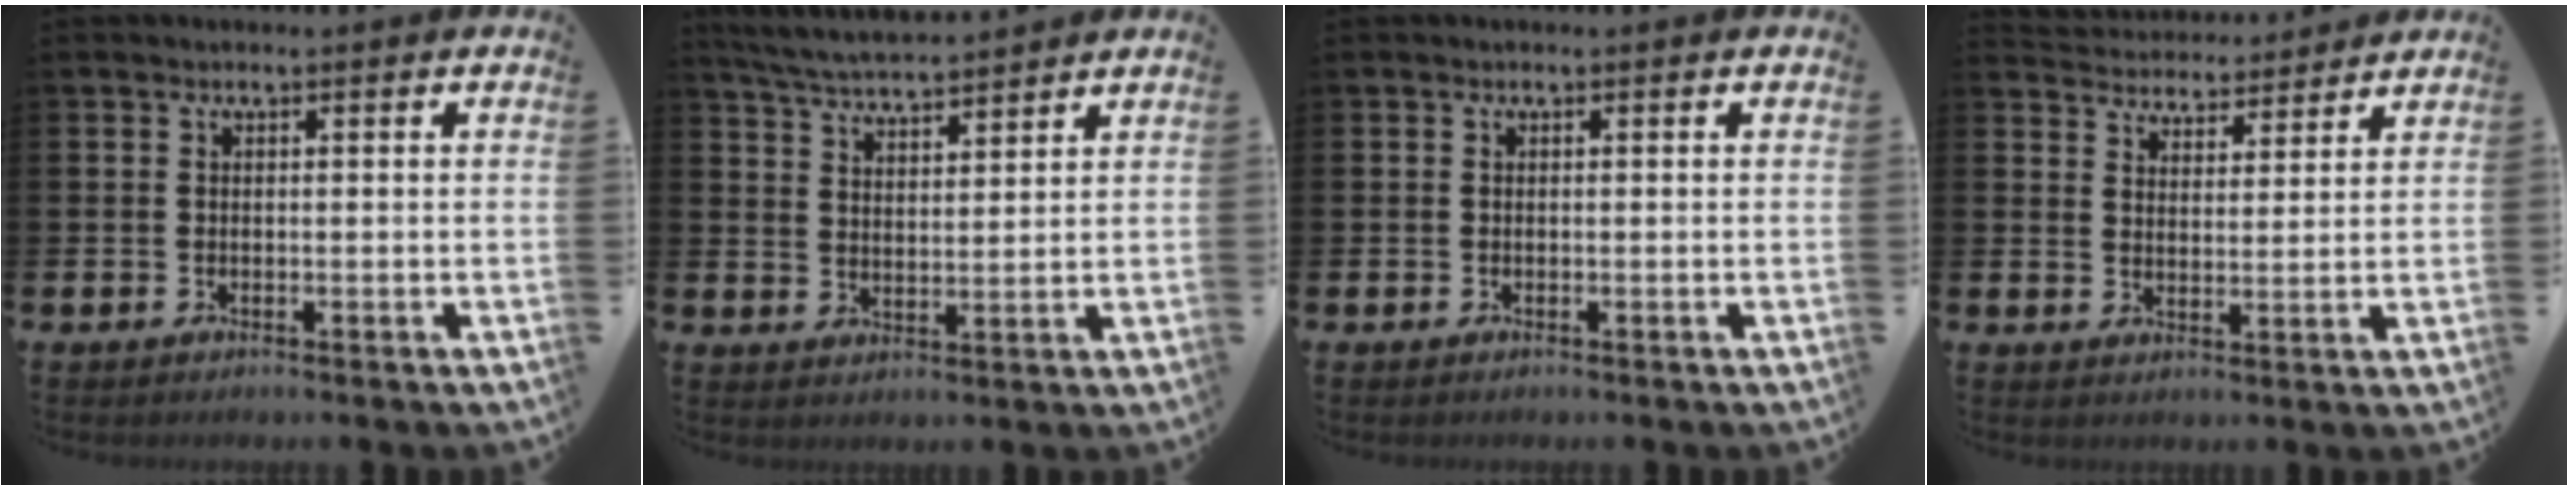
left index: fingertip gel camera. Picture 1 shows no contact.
{"total": 5.3, "force": [5.3, 0.2, 0.8], "torque": [-0.040, -0.028, 0.095]}
{"total": 0.0}
{"total": 4.7, "force": [4.6, 0.8, -0.5], "torque": [-0.008, -0.035, 0.082]}